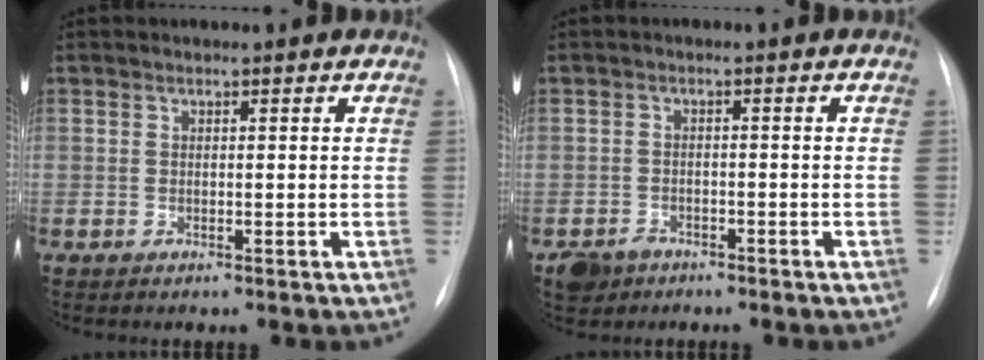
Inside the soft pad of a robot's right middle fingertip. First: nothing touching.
{"total": 3.7, "force": [-2.5, 2.6, 0.9], "torque": [-0.019, 0.002, -0.038]}